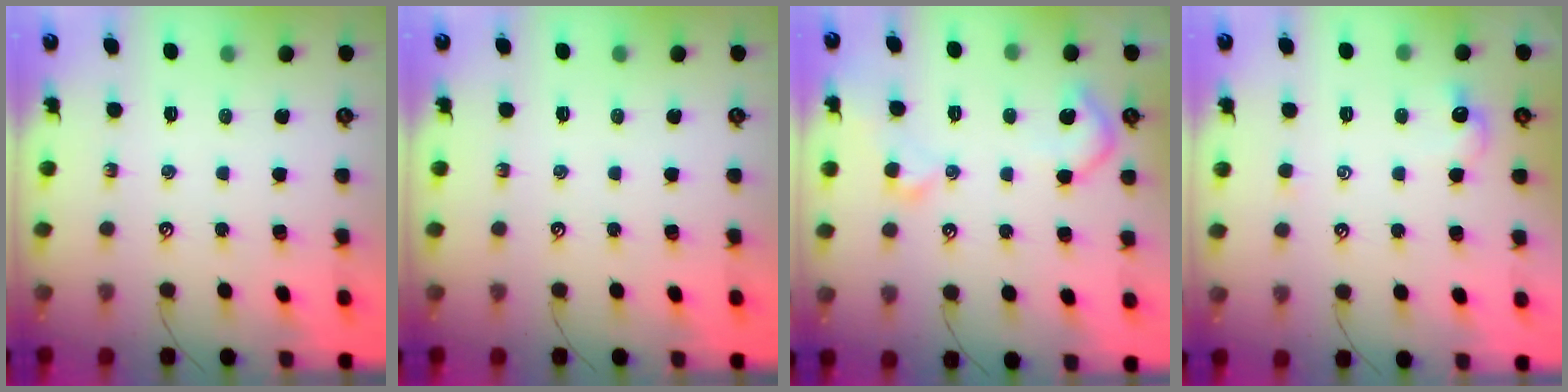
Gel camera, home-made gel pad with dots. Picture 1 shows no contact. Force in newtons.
{"total": 0.0}
{"total": 4.7, "press": 4.7, "slide": 0.8}
{"total": 0.8, "press": 0.6, "slide": 0.6}